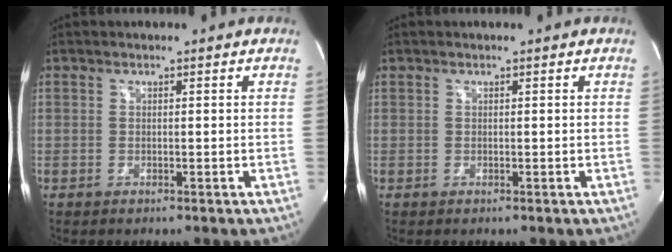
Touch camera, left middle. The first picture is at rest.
{"total": 0.0}